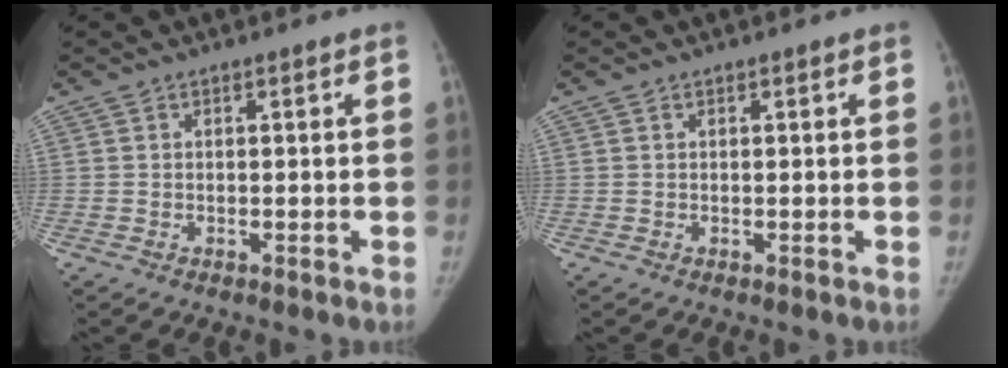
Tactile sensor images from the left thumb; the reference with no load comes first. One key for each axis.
{"total": 0.0}